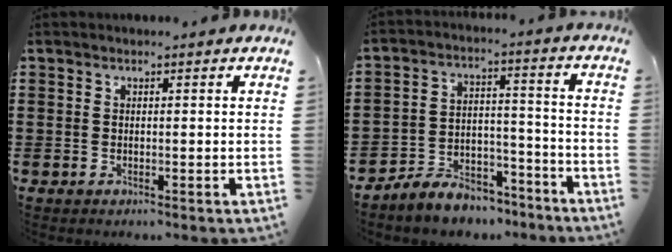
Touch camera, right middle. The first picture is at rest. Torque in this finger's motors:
{"motor_torque": [2.14, 0.00, 0.17, 0.12]}